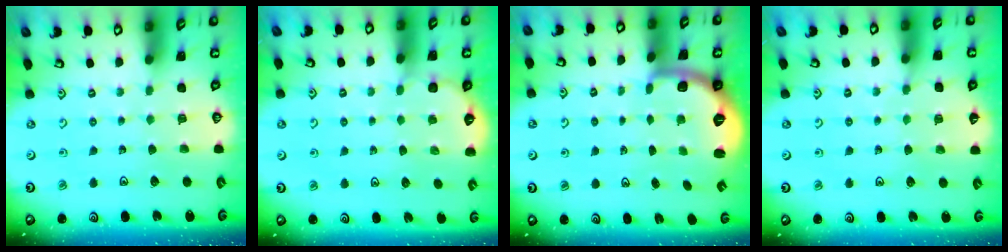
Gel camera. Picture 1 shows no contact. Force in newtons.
{"total": 3.5, "press": 3.1, "slide": 1.7}
{"total": 2.0, "press": 1.6, "slide": 1.2}
{"total": 6.0, "press": 5.9, "slide": 1.3}